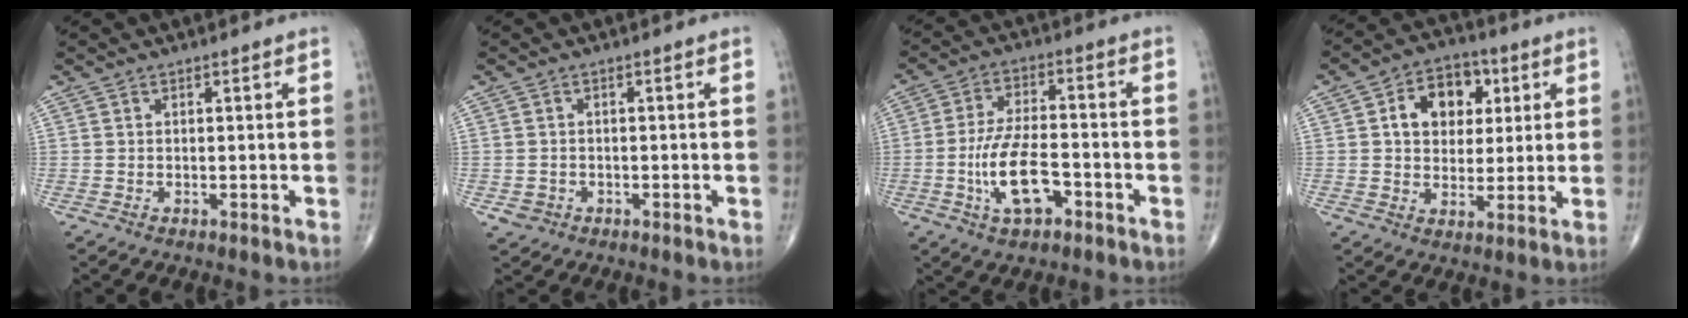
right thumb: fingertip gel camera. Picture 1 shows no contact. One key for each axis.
{"total": 2.2, "fx": -0.7, "fy": 2.0, "fz": 0.5, "tx": -0.002, "ty": 0.005, "tz": -0.008}
{"total": 11.1, "fx": -3.8, "fy": 5.1, "fz": 9.2, "tx": -0.174, "ty": 0.022, "tz": -0.068}
{"total": 11.3, "fx": 3.1, "fy": 8.4, "fz": 7.0, "tx": -0.066, "ty": 0.002, "tz": 0.045}